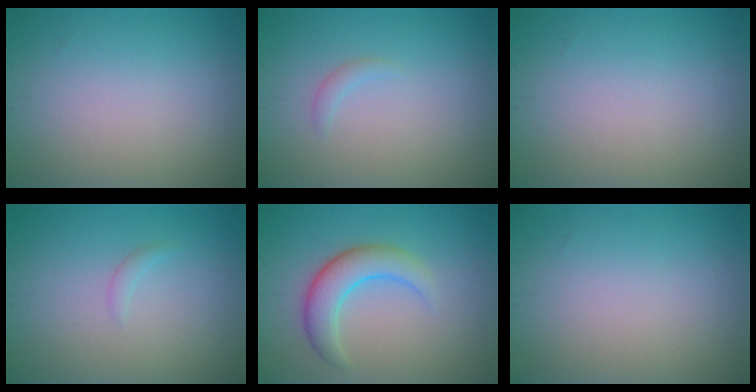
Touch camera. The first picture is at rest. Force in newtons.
{"total": 0.8, "press": 0.8, "slide": 0.1}
{"total": 0.0}
{"total": 0.7, "press": 0.7, "slide": 0.1}
{"total": 4.2, "press": 4.2, "slide": 0.1}
{"total": 0.0}